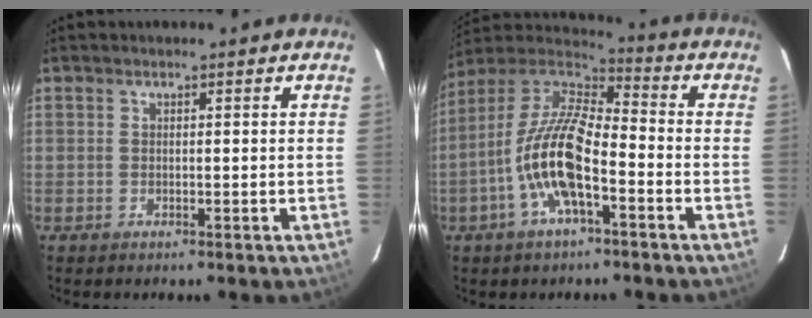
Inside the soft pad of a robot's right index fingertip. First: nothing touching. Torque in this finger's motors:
{"motor_torque": [1.87, -0.26, 1.05, 0.21]}